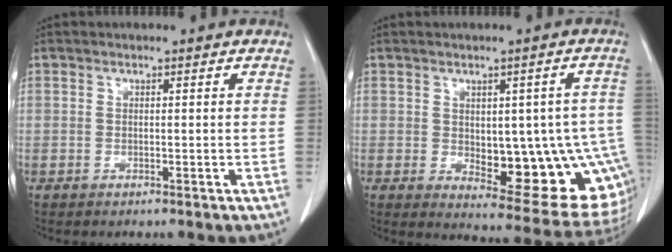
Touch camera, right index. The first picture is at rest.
{"total": 16.2, "force": [-2.5, 6.5, 14.6], "torque": [-0.128, 0.015, -0.006]}